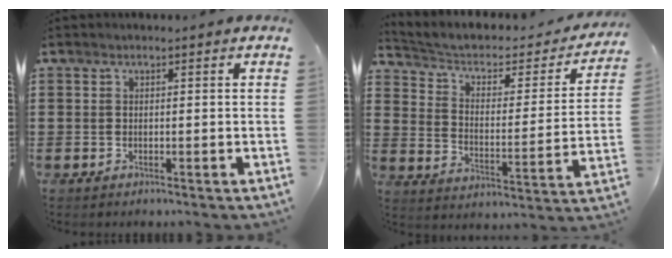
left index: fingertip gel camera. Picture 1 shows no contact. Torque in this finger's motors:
{"motor_torque": [1.02, -1.12, 0.26, 0.03]}